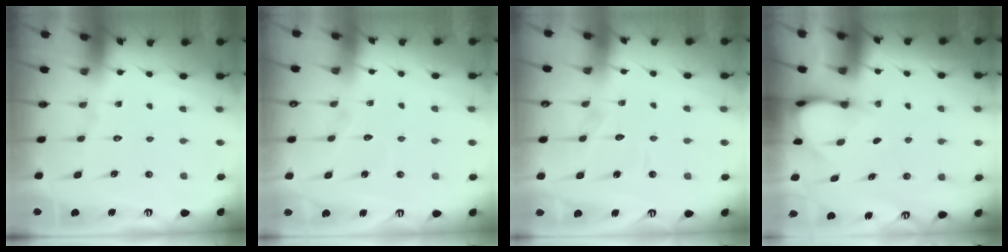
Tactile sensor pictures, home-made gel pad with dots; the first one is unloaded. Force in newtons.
{"total": 5.8, "press": 5.8, "slide": 0.4}
{"total": 4.9, "press": 4.8, "slide": 0.5}
{"total": 3.7, "press": 3.7, "slide": 0.4}